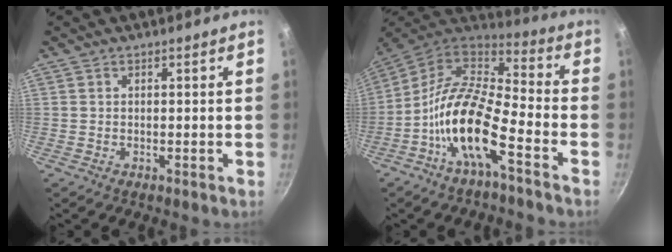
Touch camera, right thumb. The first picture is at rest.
{"total": 16.5, "force": [-6.9, 5.9, 13.8], "torque": [-0.255, 0.059, -0.149]}